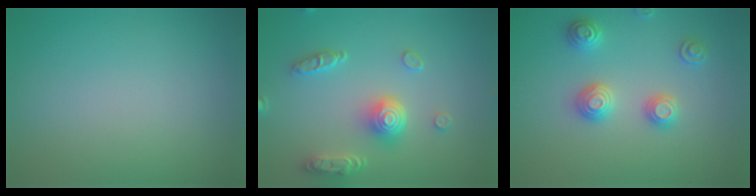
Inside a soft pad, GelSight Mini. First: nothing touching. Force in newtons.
{"total": 5.0, "press": 3.8, "slide": 3.2}
{"total": 2.8, "press": 2.8, "slide": 0.2}